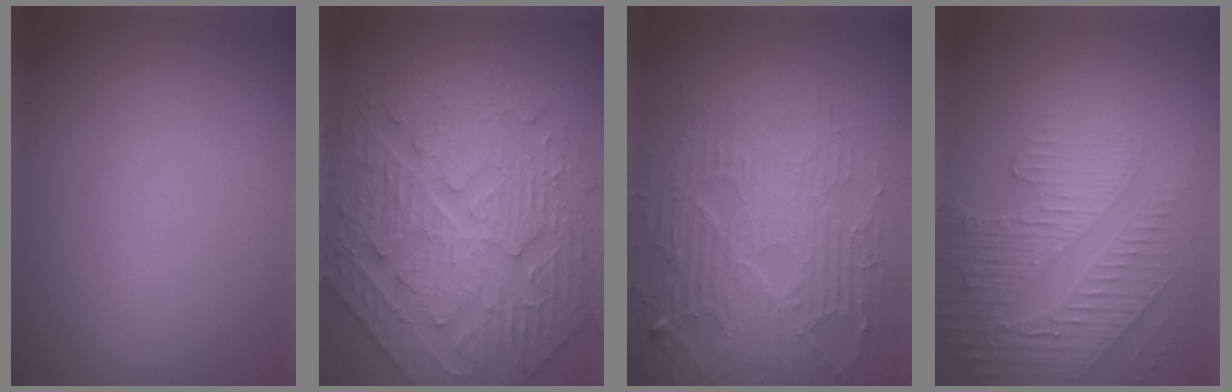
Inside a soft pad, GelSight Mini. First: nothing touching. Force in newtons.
{"total": 7.2, "press": 6.2, "slide": 3.7}
{"total": 7.4, "press": 5.9, "slide": 4.4}
{"total": 4.1, "press": 3.9, "slide": 1.3}